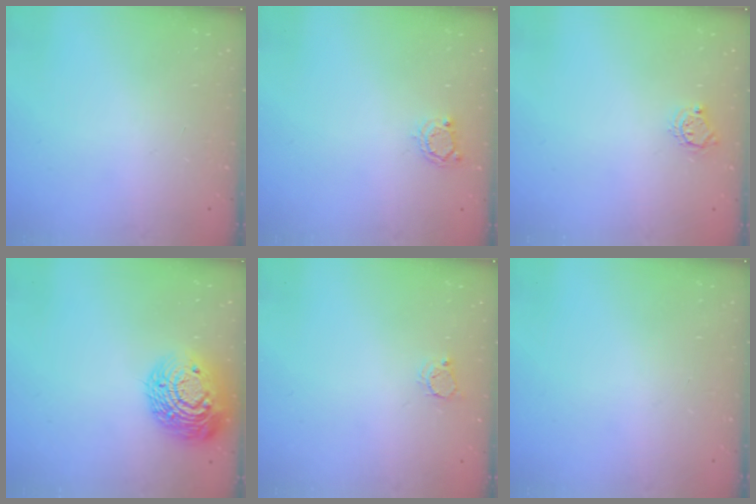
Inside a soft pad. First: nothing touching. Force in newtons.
{"total": 3.0, "press": 3.0, "slide": 0.4}
{"total": 5.2, "press": 5.2, "slide": 0.2}
{"total": 16.8, "press": 16.8, "slide": 1.1}
{"total": 3.1, "press": 3.1, "slide": 0.4}
{"total": 0.0}